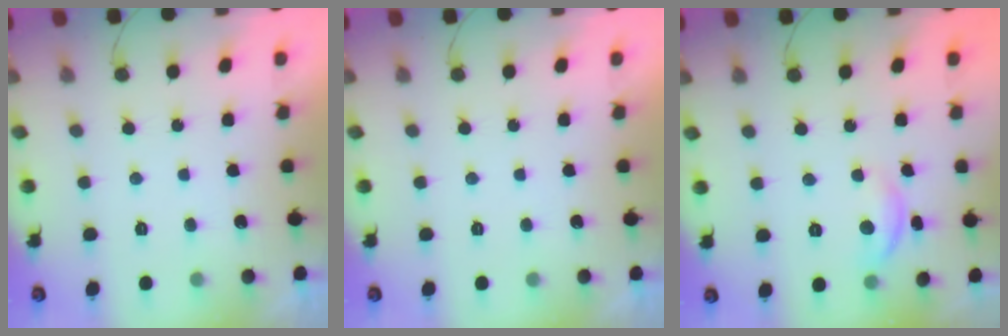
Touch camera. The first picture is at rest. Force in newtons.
{"total": 0.0}
{"total": 6.9, "press": 6.8, "slide": 0.7}